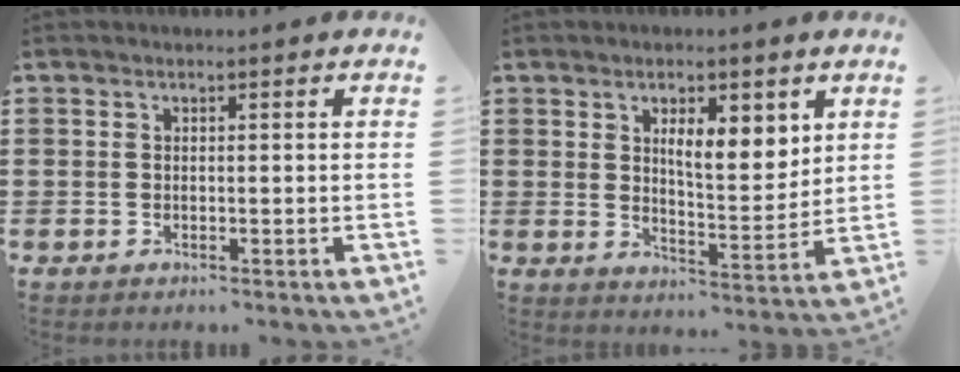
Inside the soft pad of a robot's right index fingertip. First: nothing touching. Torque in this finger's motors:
{"motor_torque": [0.39, 0.37, 0.28, 0.10]}